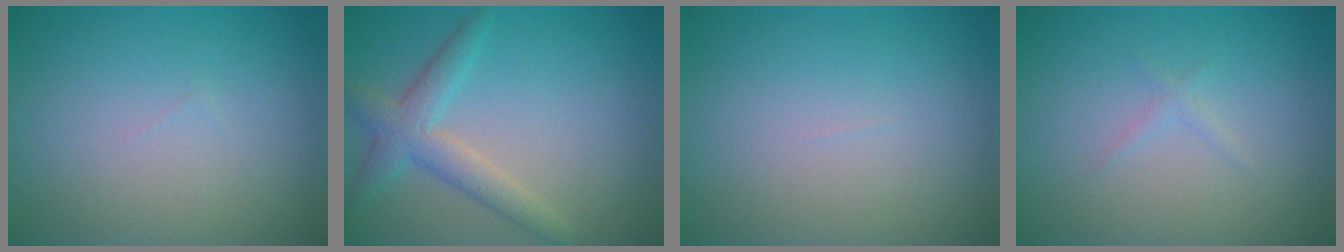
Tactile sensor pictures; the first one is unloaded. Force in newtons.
{"total": 3.5, "press": 3.5, "slide": 0.0}
{"total": 0.0}
{"total": 0.7, "press": 0.7, "slide": 0.0}